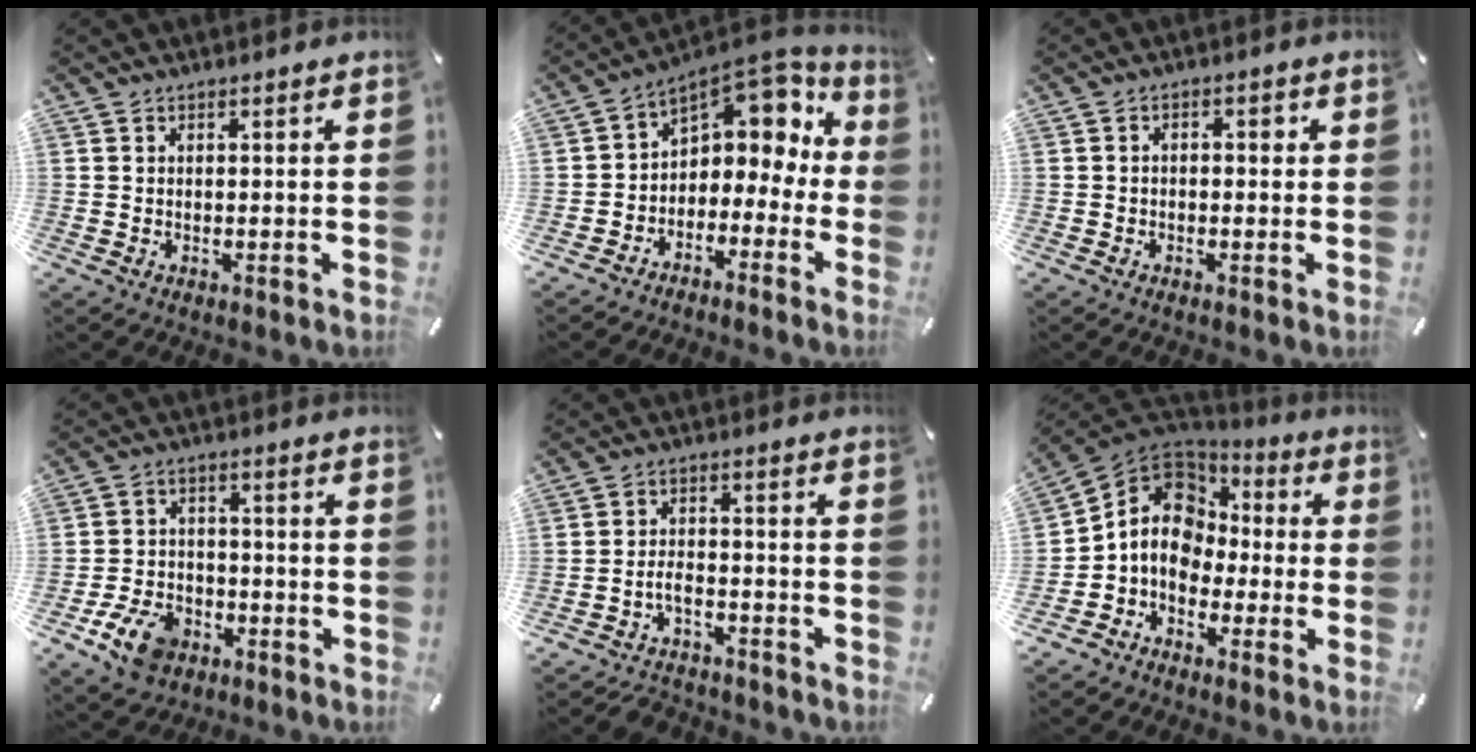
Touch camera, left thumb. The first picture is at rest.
{"total": 5.6, "force": [1.9, 4.8, 2.0], "torque": [-0.030, -0.034, 0.037]}
{"total": 1.8, "force": [-0.8, 1.0, 1.2], "torque": [-0.024, 0.009, -0.019]}
{"total": 9.6, "force": [-5.0, 6.5, 4.9], "torque": [-0.102, 0.030, -0.088]}
{"total": 4.7, "force": [-3.3, 2.4, 2.2], "torque": [-0.049, 0.014, -0.067]}
{"total": 11.0, "force": [-1.0, 9.4, 5.6], "torque": [-0.124, 0.013, -0.017]}